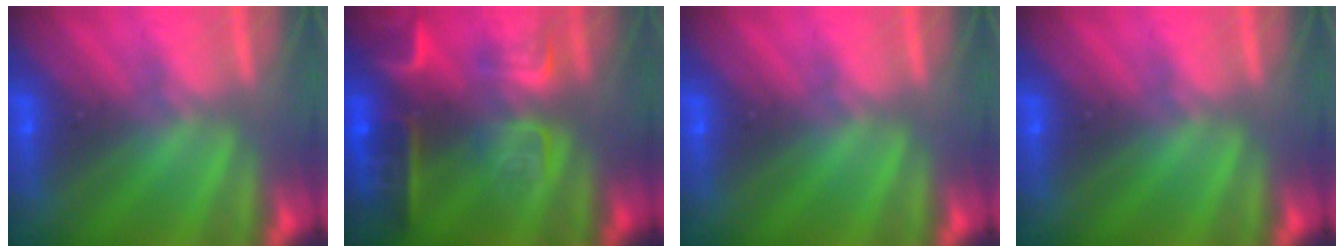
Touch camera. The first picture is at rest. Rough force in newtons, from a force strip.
{"total": 8.9}
{"total": 0.0}
{"total": 0.0}